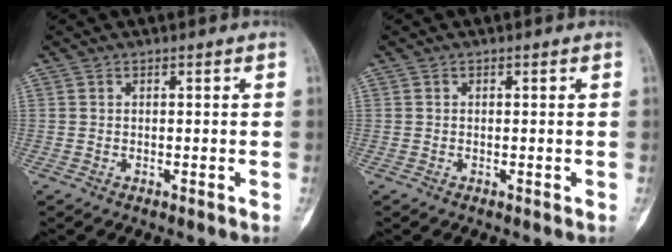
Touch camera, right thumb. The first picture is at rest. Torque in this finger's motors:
{"motor_torque": [-1.71, 0.06, -0.08, -0.11, -0.02]}